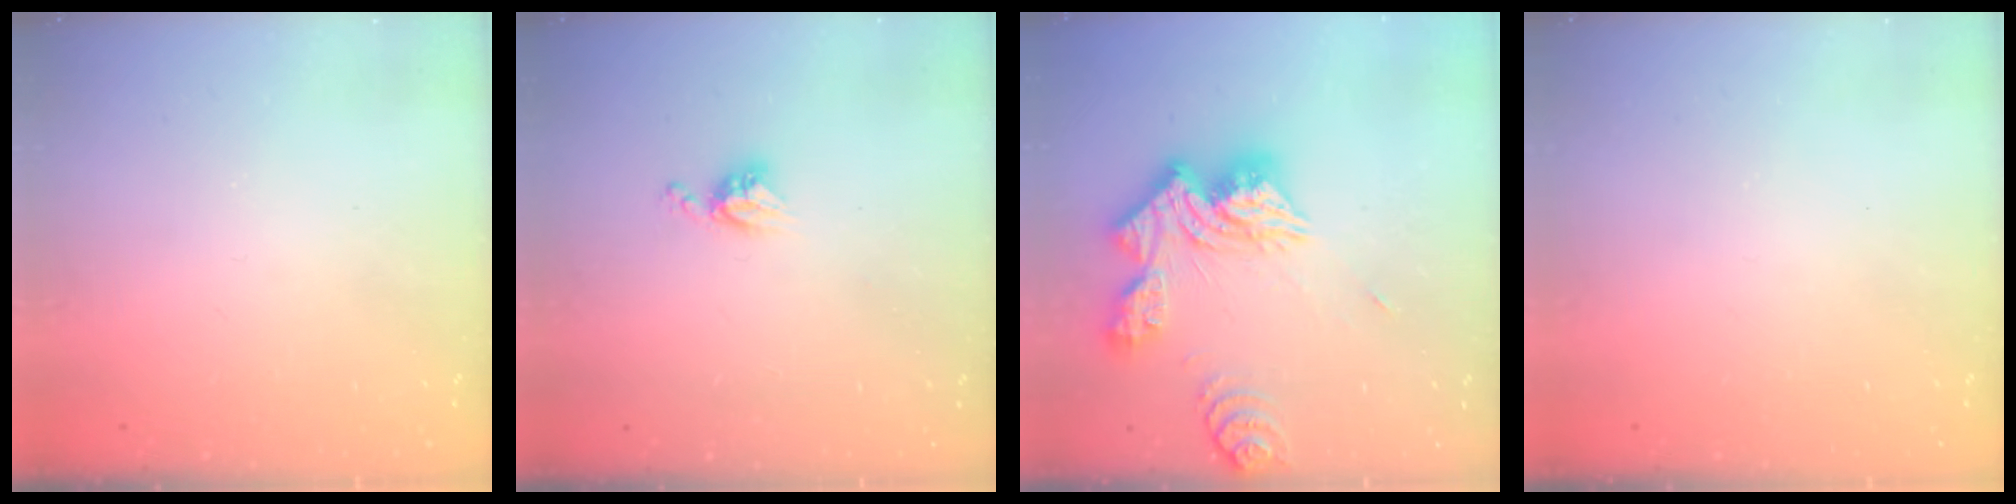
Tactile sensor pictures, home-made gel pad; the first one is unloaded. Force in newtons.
{"total": 5.1, "press": 5.1, "slide": 0.5}
{"total": 18.5, "press": 18.4, "slide": 1.6}
{"total": 0.0}